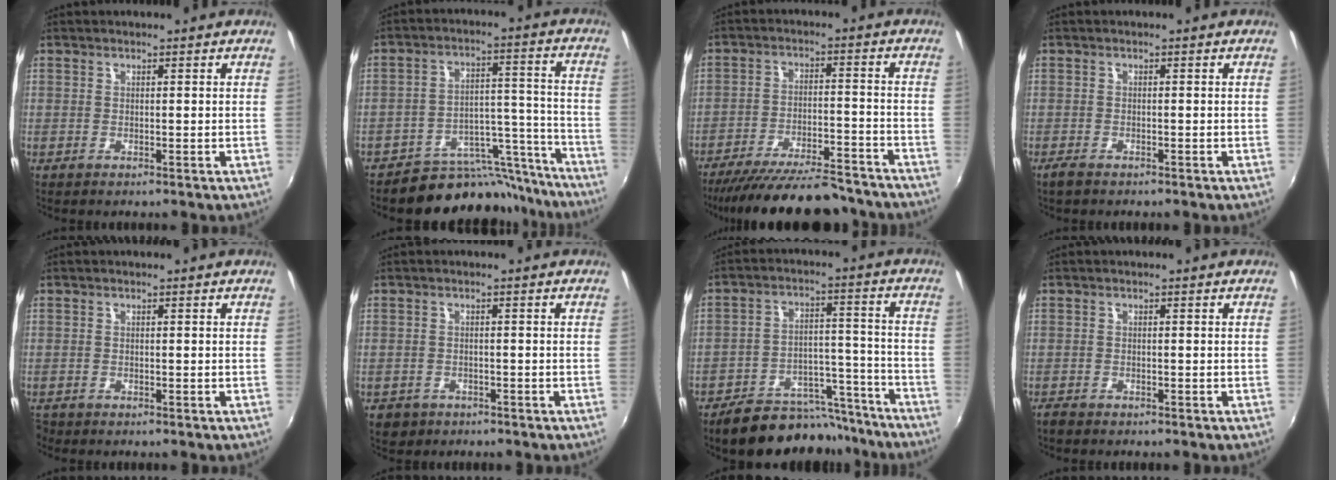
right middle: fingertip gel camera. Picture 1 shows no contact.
{"total": 15.5, "force": [-14.3, 5.6, 1.3], "torque": [-0.005, 0.065, -0.204]}
{"total": 20.7, "force": [-18.4, 4.1, 8.5], "torque": [-0.162, -0.020, -0.260]}
{"total": 1.9, "force": [-1.6, 0.6, 0.8], "torque": [-0.022, -0.005, -0.031]}
{"total": 1.2, "force": [-1.0, 0.6, 0.1], "torque": [-0.006, -0.002, -0.019]}
{"total": 3.7, "force": [-2.1, 2.8, 1.1], "torque": [-0.032, -0.006, -0.030]}
{"total": 16.7, "force": [-14.7, 6.1, 5.0], "torque": [-0.092, 0.033, -0.196]}
{"total": 1.7, "force": [-1.6, 0.6, 0.4], "torque": [-0.014, -0.006, -0.031]}